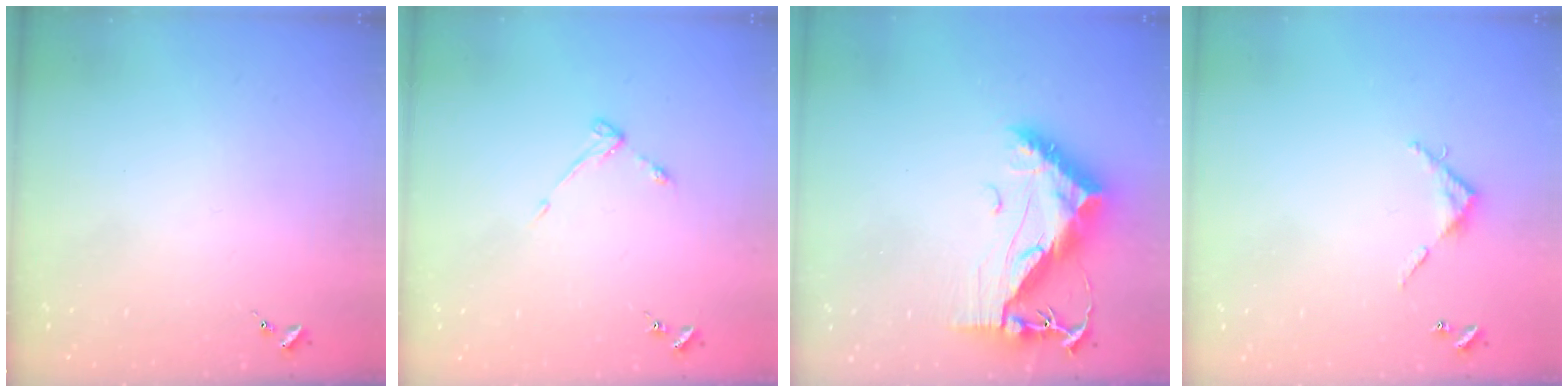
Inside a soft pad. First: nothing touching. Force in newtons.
{"total": 3.6, "press": 3.6, "slide": 0.5}
{"total": 13.2, "press": 13.2, "slide": 1.2}
{"total": 4.5, "press": 4.5, "slide": 0.4}